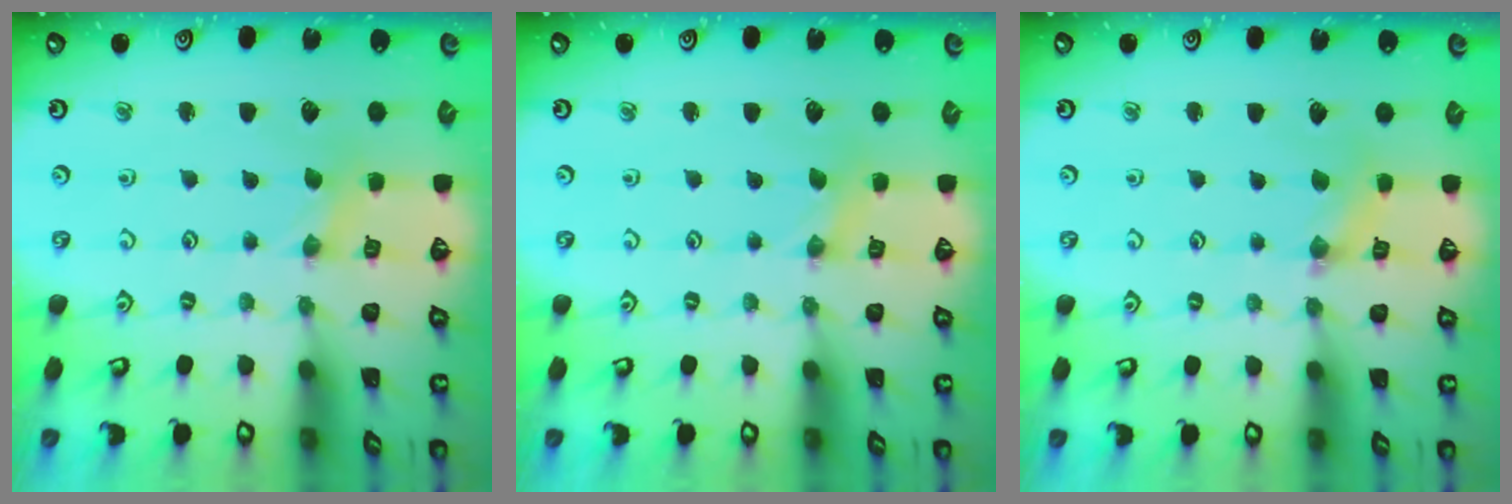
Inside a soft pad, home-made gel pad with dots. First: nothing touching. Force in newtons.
{"total": 0.0}
{"total": 1.7, "press": 1.7, "slide": 0.2}